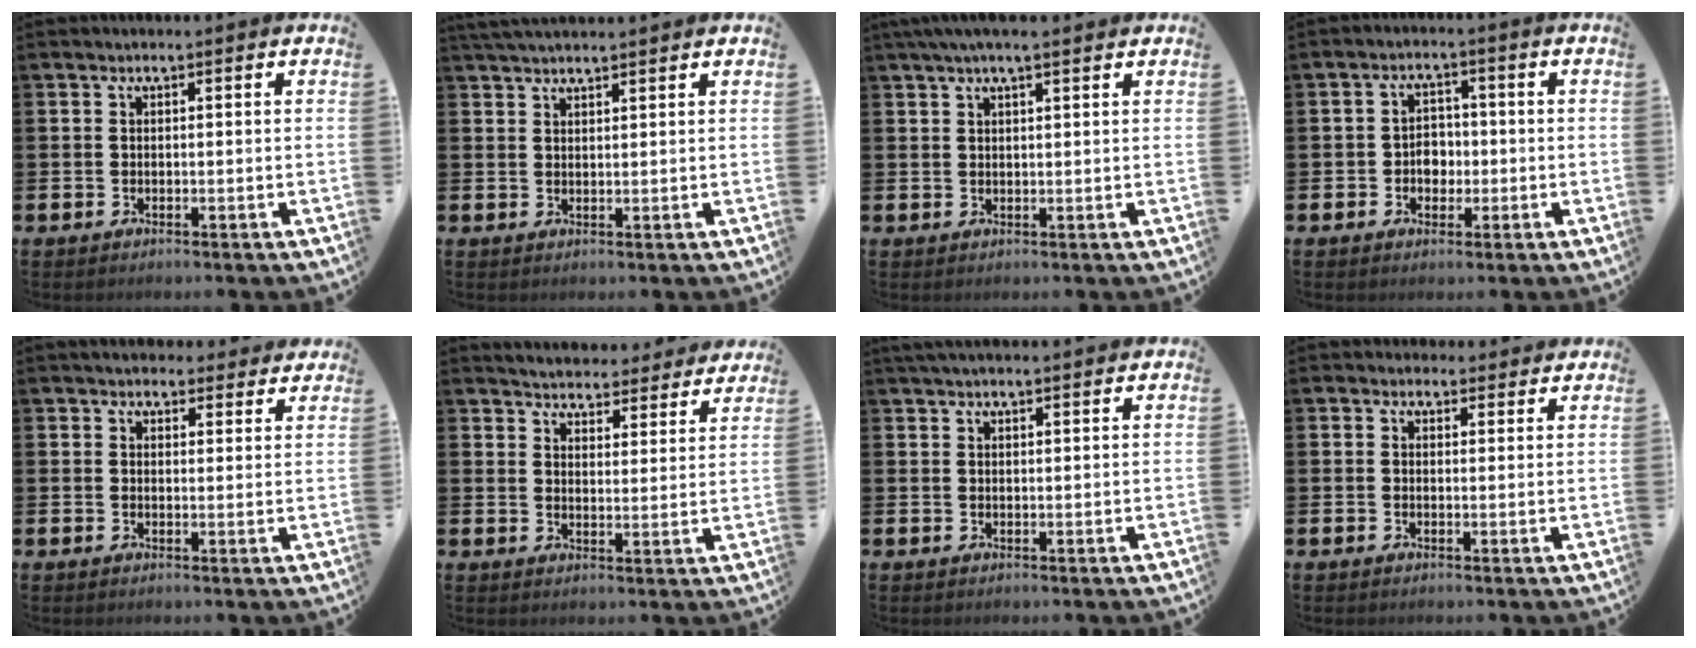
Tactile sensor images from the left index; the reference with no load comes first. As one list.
[{"total": 2.4, "force": [2.4, 0.1, 0.5], "torque": [-0.015, -0.005, 0.044]}, {"total": 3.4, "force": [2.7, 0.5, 2.0], "torque": [-0.030, -0.004, 0.046]}, {"total": 3.2, "force": [-0.6, 2.6, 1.7], "torque": [-0.025, 0.003, -0.018]}, {"total": 3.6, "force": [3.3, 1.3, 0.1], "torque": [-0.005, -0.013, 0.061]}, {"total": 4.6, "force": [4.5, 0.7, -0.2], "torque": [-0.017, -0.037, 0.078]}, {"total": 2.1, "force": [2.0, 0.2, 0.6], "torque": [-0.008, -0.007, 0.035]}, {"total": 2.2, "force": [2.0, 0.9, -0.2], "torque": [0.005, -0.005, 0.036]}]